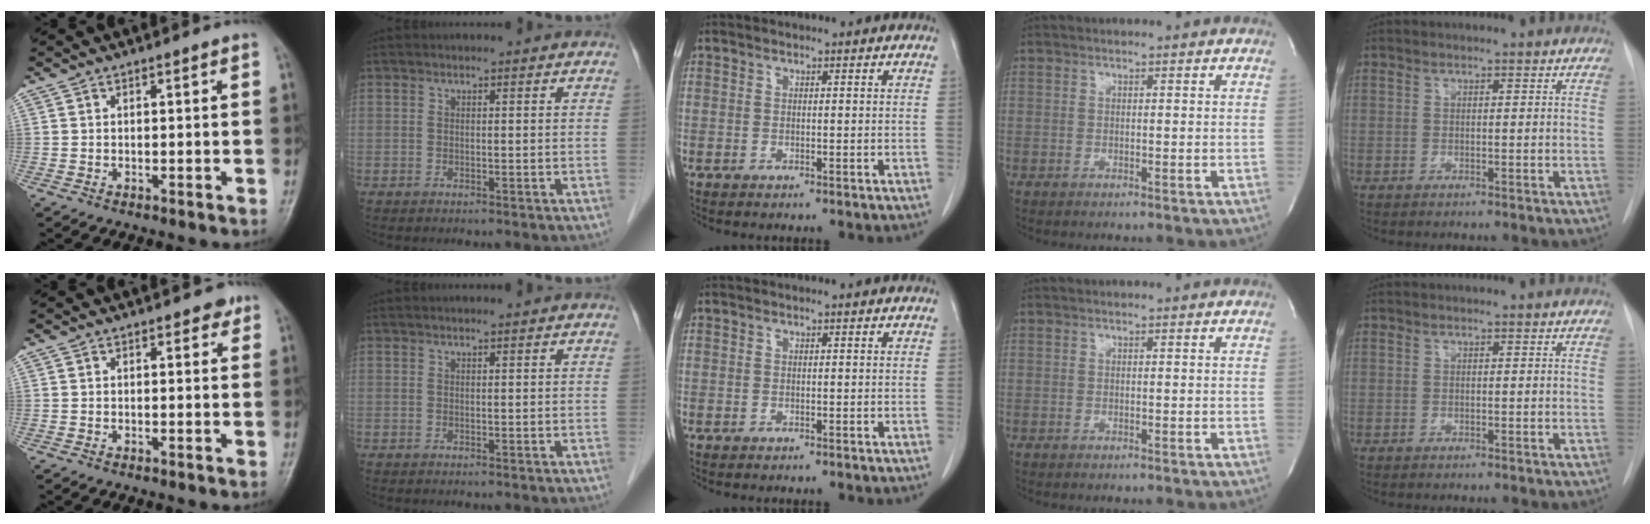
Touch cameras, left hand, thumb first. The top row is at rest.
{"thumb": {"total": 1.8, "force": [1.2, 1.0, 1.0], "torque": [0.001, -0.003, 0.011]}, "index": {"total": 0.7, "force": [0.5, -0.1, 0.4], "torque": [-0.006, 0.004, 0.010]}}